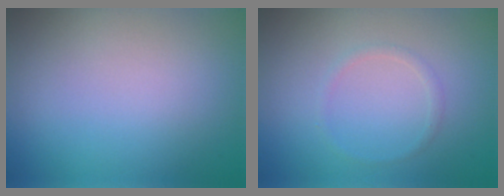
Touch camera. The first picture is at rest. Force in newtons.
{"total": 0.9, "press": 0.9, "slide": 0.1}